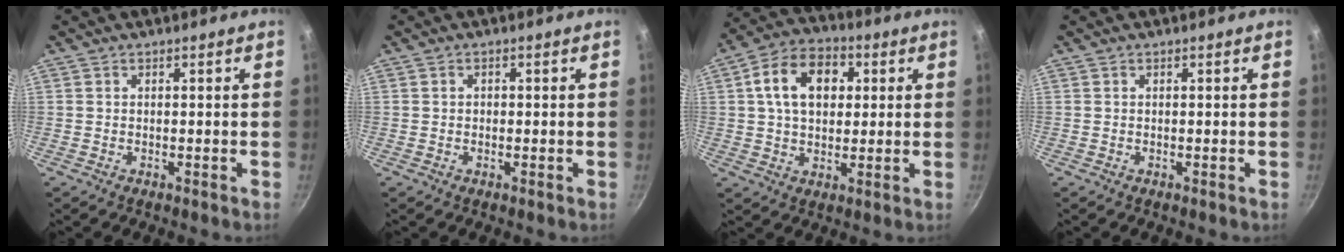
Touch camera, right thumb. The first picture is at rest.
{"total": 0.8, "force": [0.1, 0.7, 0.4], "torque": [-0.004, 0.005, 0.001]}
{"total": 13.1, "force": [3.1, 9.1, 8.9], "torque": [-0.125, 0.014, 0.039]}
{"total": 0.0}